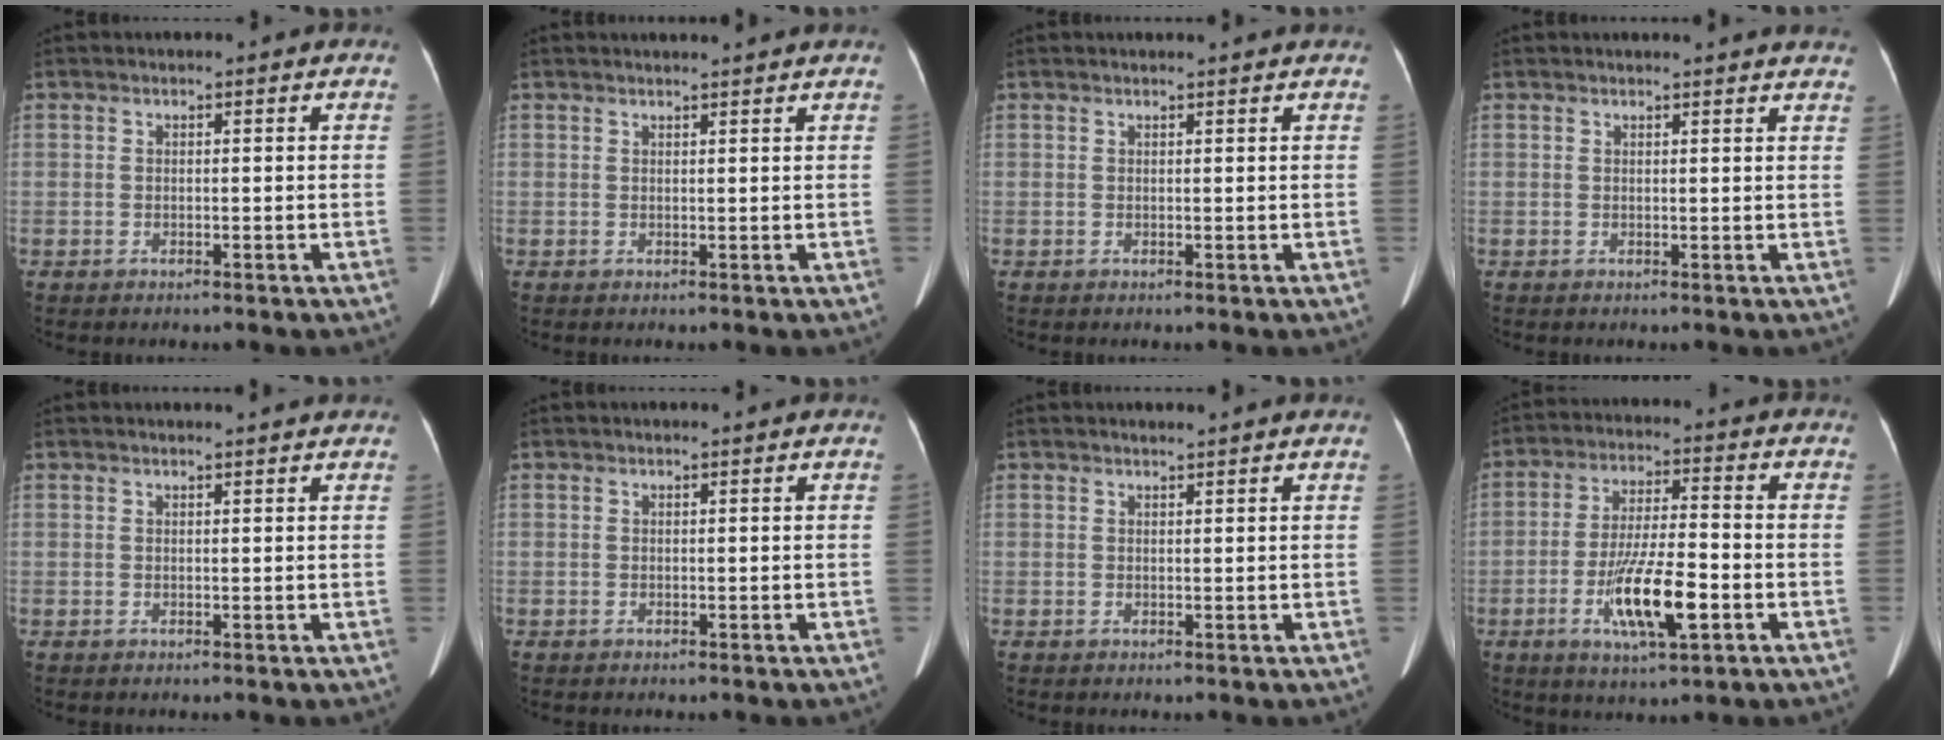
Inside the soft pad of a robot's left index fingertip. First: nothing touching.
{"total": 3.3, "force": [3.1, -0.4, 1.0], "torque": [-0.014, 0.013, 0.038]}
{"total": 2.0, "force": [2.0, -0.1, 0.5], "torque": [-0.011, 0.009, 0.023]}
{"total": 8.8, "force": [8.4, 0.6, 2.3], "torque": [-0.016, -0.005, 0.072]}
{"total": 2.2, "force": [2.1, -0.1, 0.5], "torque": [-0.011, 0.009, 0.023]}
{"total": 0.0}
{"total": 0.8, "force": [0.8, -0.2, 0.2], "torque": [-0.009, 0.000, 0.018]}
{"total": 11.1, "force": [-3.8, 2.0, 10.2], "torque": [-0.193, -0.009, -0.065]}